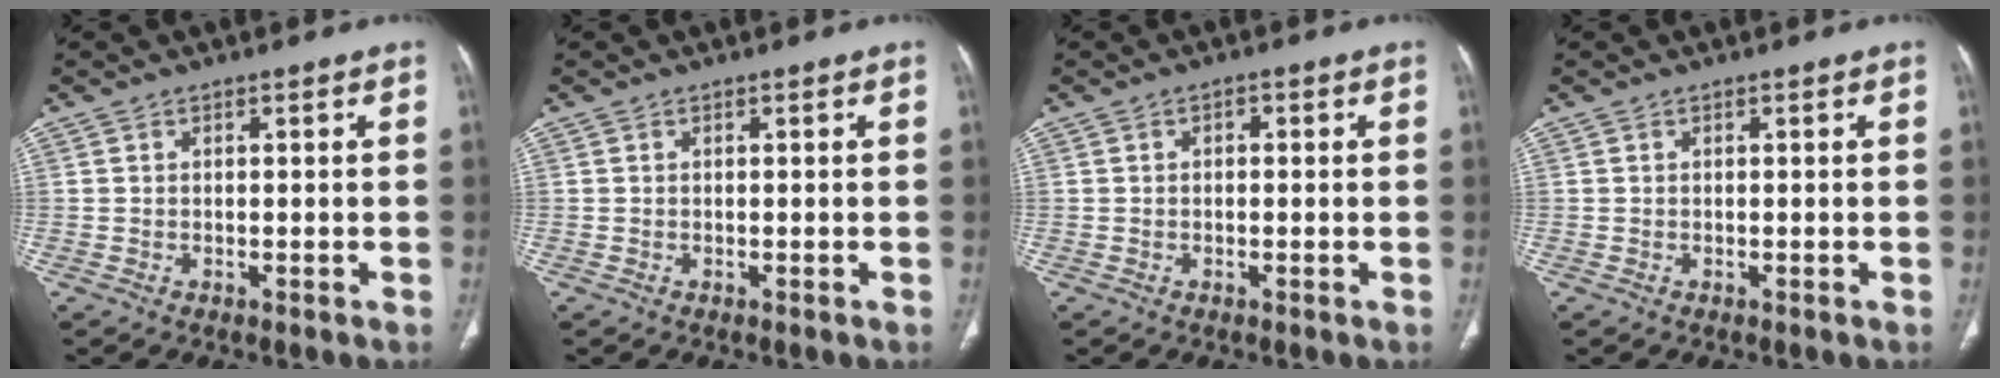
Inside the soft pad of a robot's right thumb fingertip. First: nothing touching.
{"total": 0.0}
{"total": 1.1, "force": [0.2, 0.7, 0.8], "torque": [-0.007, 0.004, -0.002]}
{"total": 0.0}